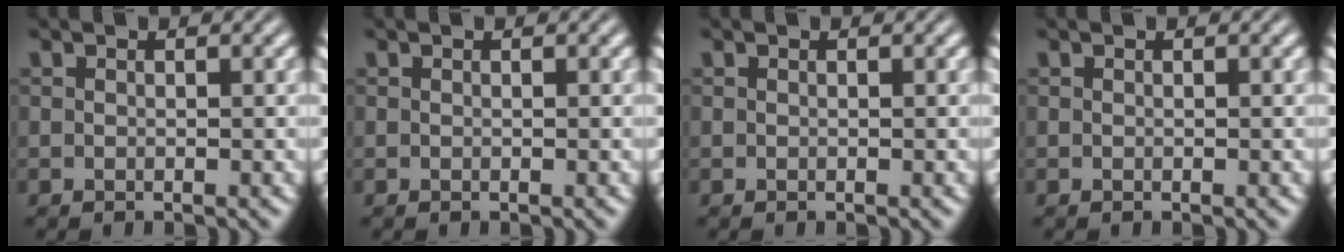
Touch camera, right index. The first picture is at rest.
{"total": 0.0}
{"total": 0.0}
{"total": 0.0}